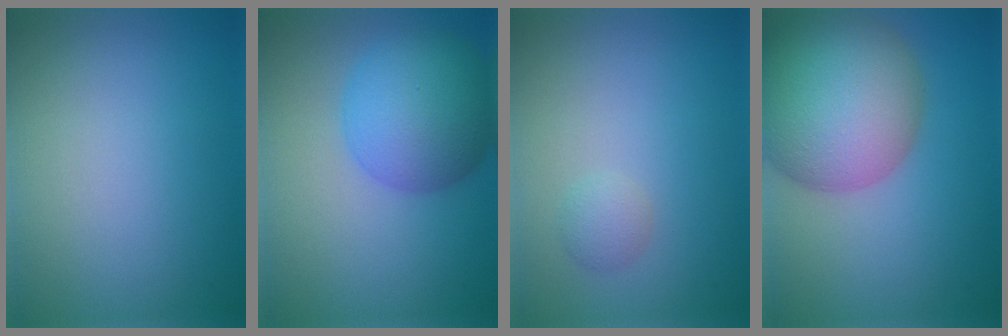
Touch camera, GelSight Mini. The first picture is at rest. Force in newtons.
{"total": 7.5, "press": 7.5, "slide": 0.3}
{"total": 1.2, "press": 1.1, "slide": 0.1}
{"total": 13.0, "press": 13.0, "slide": 0.5}